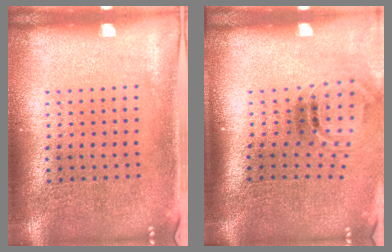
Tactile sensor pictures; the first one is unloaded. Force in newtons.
{"total": 1.5, "press": 1.0, "slide": 1.1}